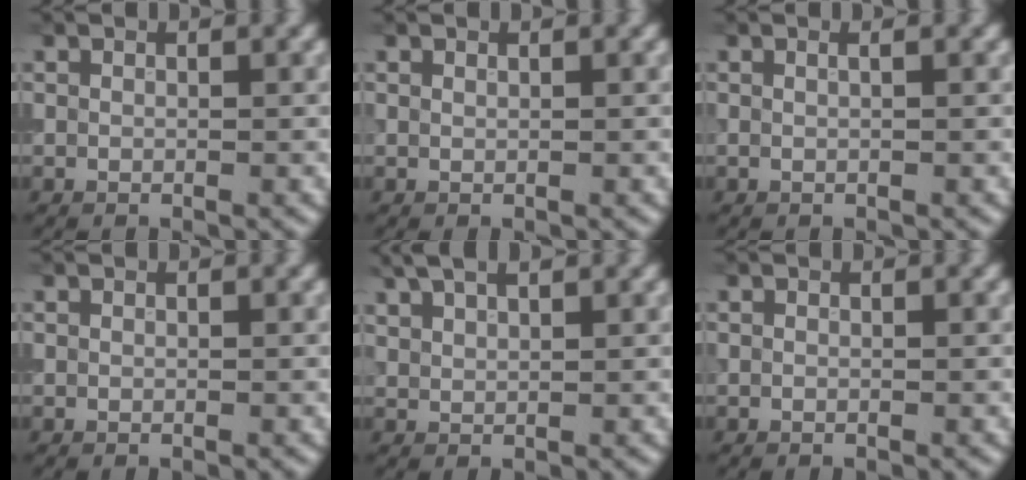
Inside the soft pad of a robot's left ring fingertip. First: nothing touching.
{"total": 0.0}
{"total": 1.0, "force": [0.3, 0.5, 0.8], "torque": [-0.005, -0.004, -0.004]}
{"total": 0.0}
{"total": 4.0, "force": [3.0, 1.3, 2.4], "torque": [-0.035, 0.019, 0.036]}
{"total": 0.0}